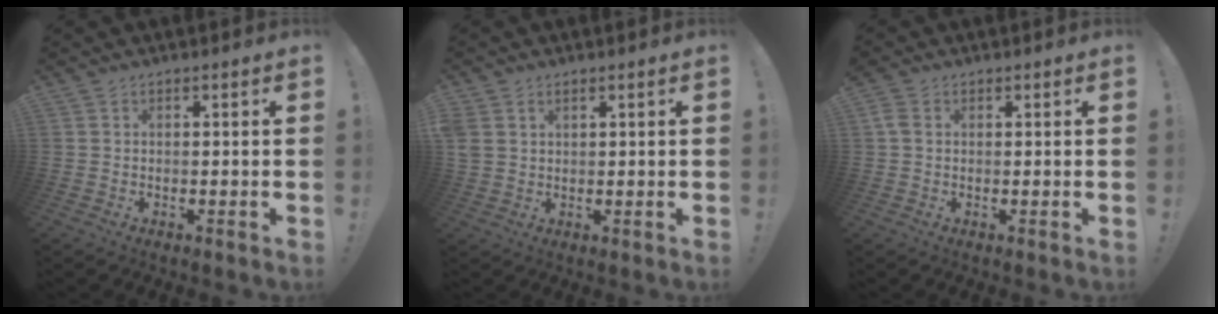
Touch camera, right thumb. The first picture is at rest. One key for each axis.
{"total": 3.6, "fx": 1.7, "fy": 2.7, "fz": 1.7, "tx": -0.033, "ty": -0.002, "tz": 0.037}
{"total": 3.2, "fx": 0.9, "fy": 2.2, "fz": 2.1, "tx": -0.038, "ty": 0.006, "tz": 0.017}